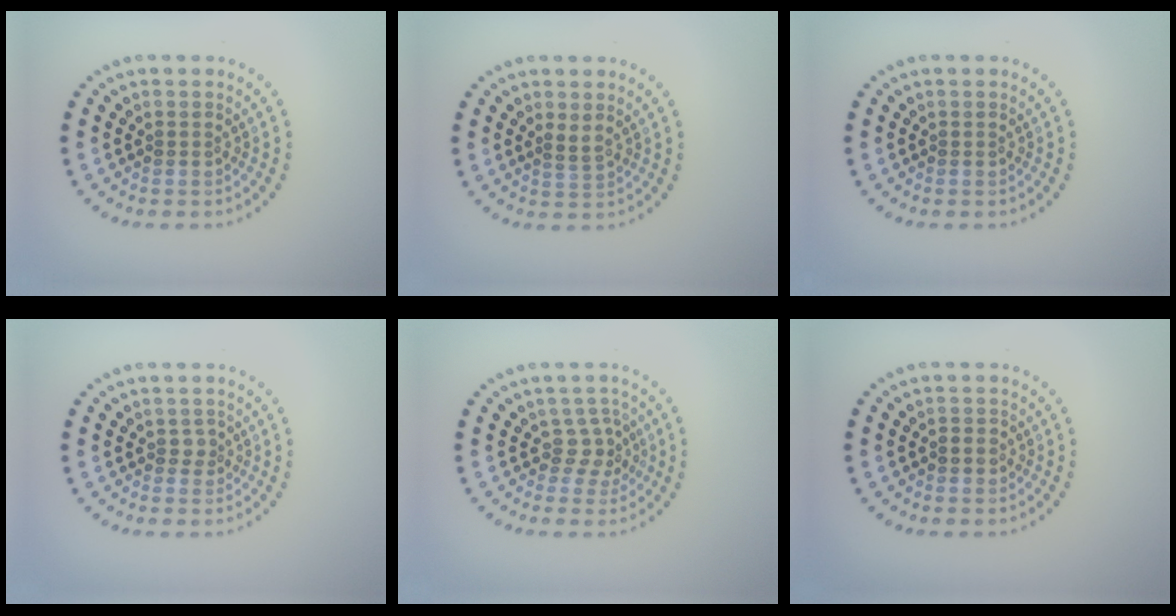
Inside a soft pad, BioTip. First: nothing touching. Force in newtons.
{"total": 1.0, "press": 0.8, "slide": 0.5}
{"total": 0.0}
{"total": 1.1, "press": 0.8, "slide": 0.7}
{"total": 2.1, "press": 1.5, "slide": 1.5}
{"total": 1.3, "press": 1.2, "slide": 0.3}